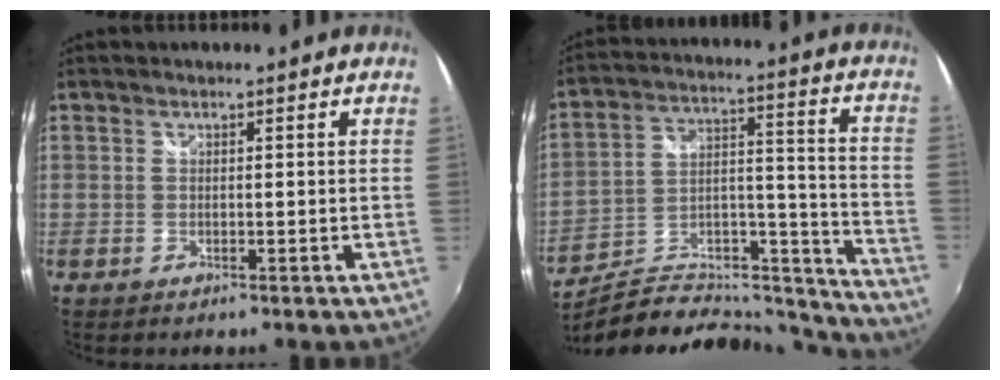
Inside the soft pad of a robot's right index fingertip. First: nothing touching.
{"total": 24.5, "force": [-20.9, 8.3, 9.6], "torque": [-0.141, 0.046, -0.297]}